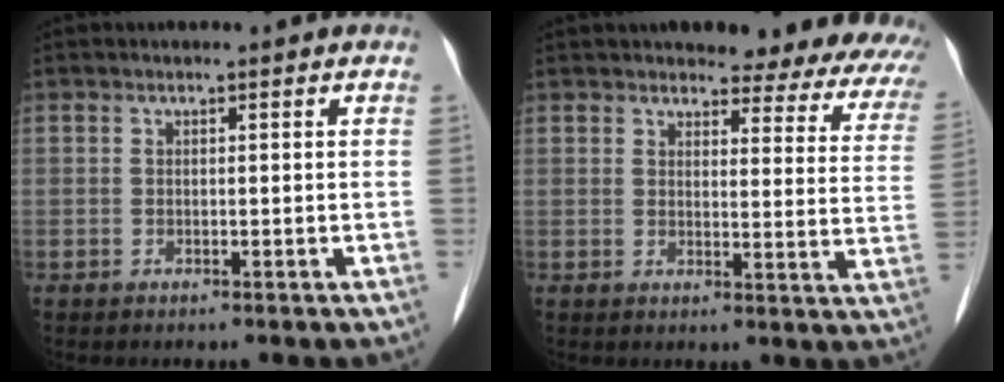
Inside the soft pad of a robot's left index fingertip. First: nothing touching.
{"total": 18.2, "force": [16.7, 4.0, 6.0], "torque": [-0.035, -0.060, 0.167]}